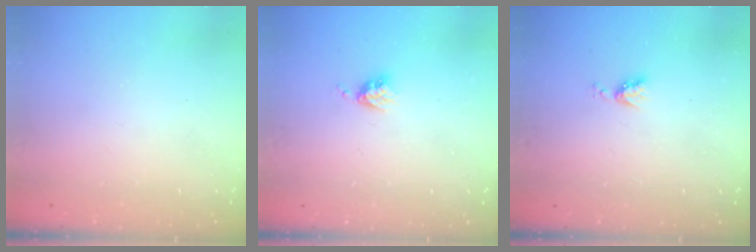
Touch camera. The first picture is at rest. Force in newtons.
{"total": 3.3, "press": 3.3, "slide": 0.4}
{"total": 4.3, "press": 4.3, "slide": 0.5}